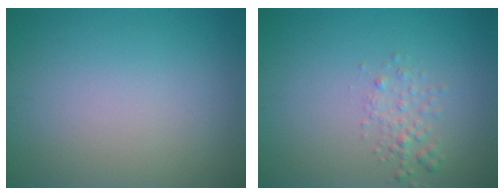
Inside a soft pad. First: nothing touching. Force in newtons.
{"total": 1.6, "press": 1.6, "slide": 0.1}